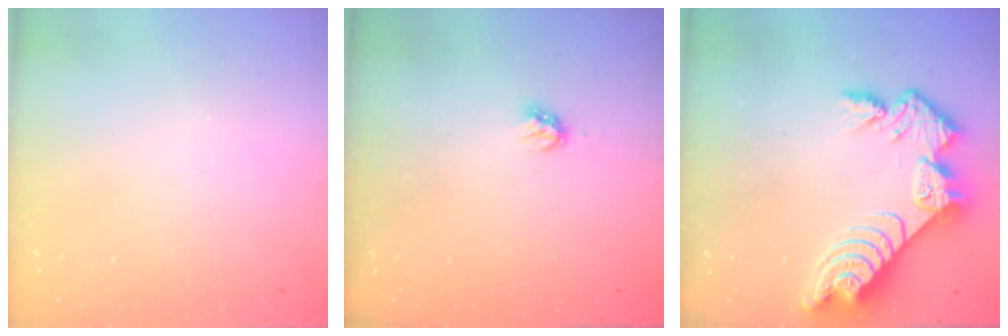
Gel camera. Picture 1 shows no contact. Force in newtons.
{"total": 2.8, "press": 2.8, "slide": 0.2}
{"total": 12.8, "press": 12.8, "slide": 1.0}